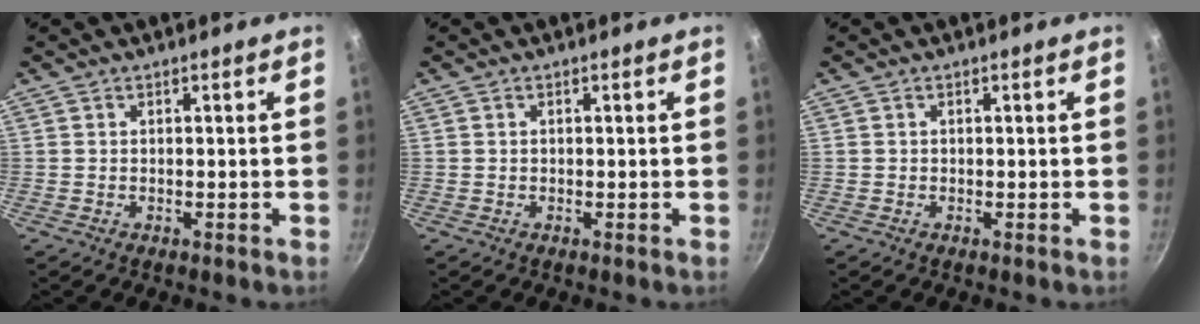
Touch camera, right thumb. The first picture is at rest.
{"total": 0.0}
{"total": 0.0}